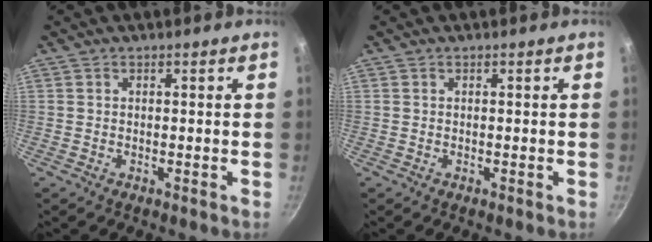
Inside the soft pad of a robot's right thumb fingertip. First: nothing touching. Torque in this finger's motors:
{"motor_torque": [0.00, 0.00, 0.01, 0.00, 0.00]}